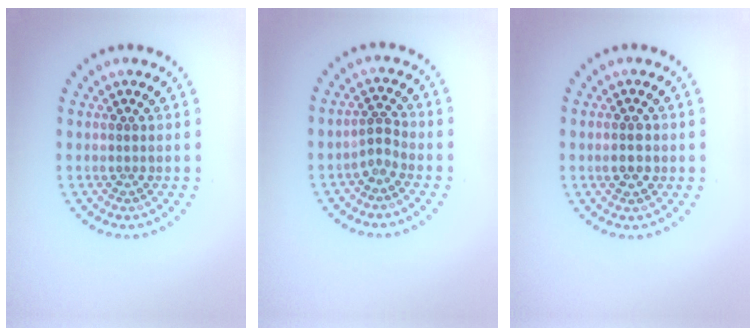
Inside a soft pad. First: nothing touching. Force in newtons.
{"total": 1.5, "press": 1.0, "slide": 1.2}
{"total": 2.3, "press": 2.3, "slide": 0.1}